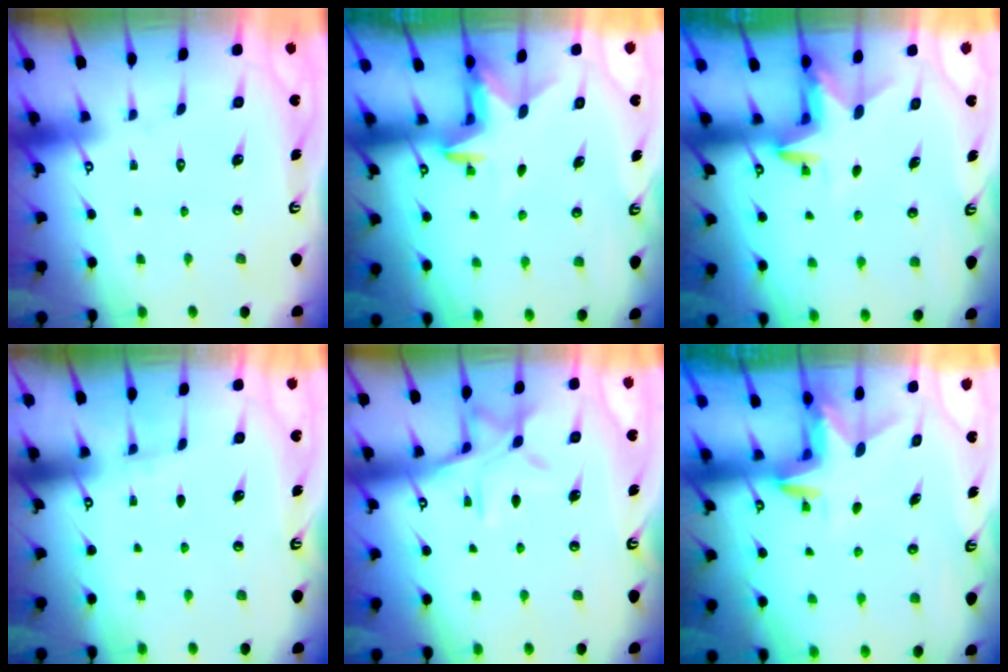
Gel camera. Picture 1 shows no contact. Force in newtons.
{"total": 3.0, "press": 2.9, "slide": 0.7}
{"total": 3.3, "press": 3.3, "slide": 0.1}
{"total": 3.7, "press": 3.6, "slide": 1.0}
{"total": 11.2, "press": 11.1, "slide": 0.6}
{"total": 3.0, "press": 3.0, "slide": 0.2}